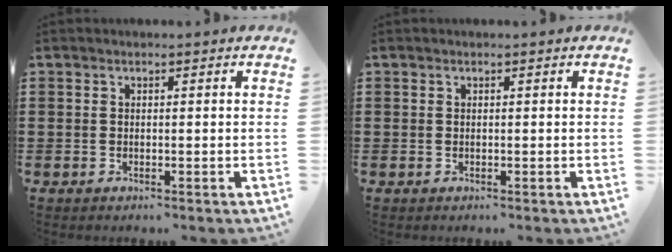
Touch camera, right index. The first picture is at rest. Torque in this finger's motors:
{"motor_torque": [-0.88, 1.26, -0.02, -0.01]}